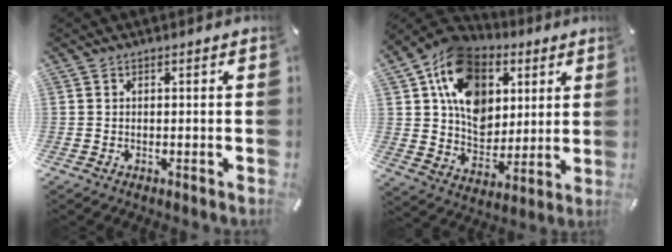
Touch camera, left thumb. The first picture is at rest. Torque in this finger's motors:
{"motor_torque": [2.38, 2.63, 1.60, -1.17, 0.28]}